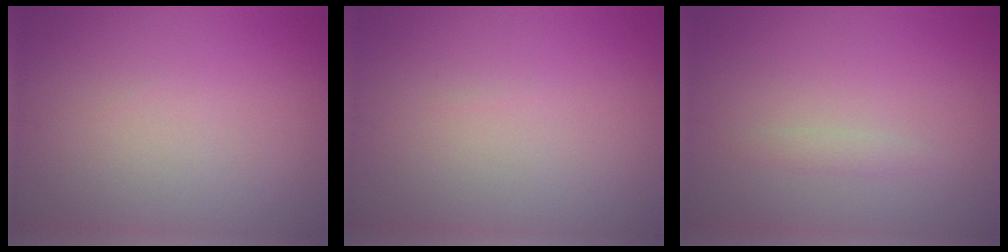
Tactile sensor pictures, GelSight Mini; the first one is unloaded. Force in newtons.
{"total": 0.0}
{"total": 0.9, "press": 0.9, "slide": 0.1}